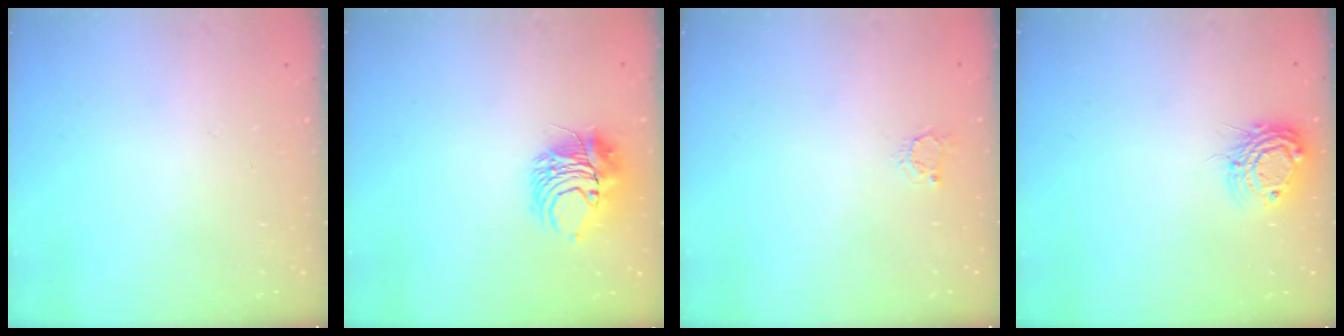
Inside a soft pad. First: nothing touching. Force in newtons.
{"total": 9.0, "press": 8.9, "slide": 0.9}
{"total": 3.0, "press": 3.0, "slide": 0.4}
{"total": 10.5, "press": 10.4, "slide": 0.9}